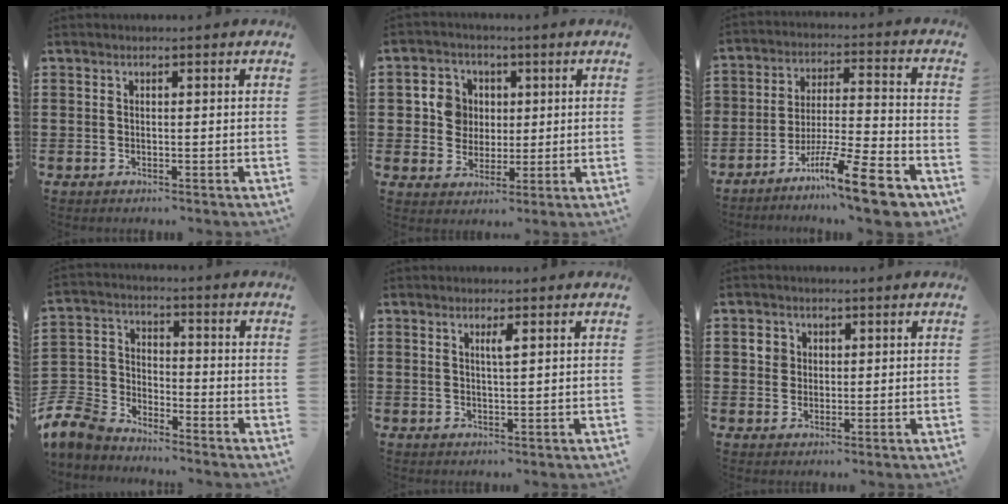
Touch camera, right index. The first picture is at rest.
{"total": 6.0, "force": [0.8, 5.6, 2.0], "torque": [-0.056, 0.016, 0.011]}
{"total": 13.2, "force": [-9.9, 1.6, 8.5], "torque": [-0.123, 0.035, -0.174]}
{"total": 7.2, "force": [-6.6, 2.6, 1.2], "torque": [-0.058, 0.001, -0.141]}
{"total": 1.5, "force": [0.6, 0.1, 1.4], "torque": [-0.028, 0.000, 0.010]}
{"total": 2.3, "force": [0.6, 2.1, 0.7], "torque": [-0.021, 0.010, 0.010]}